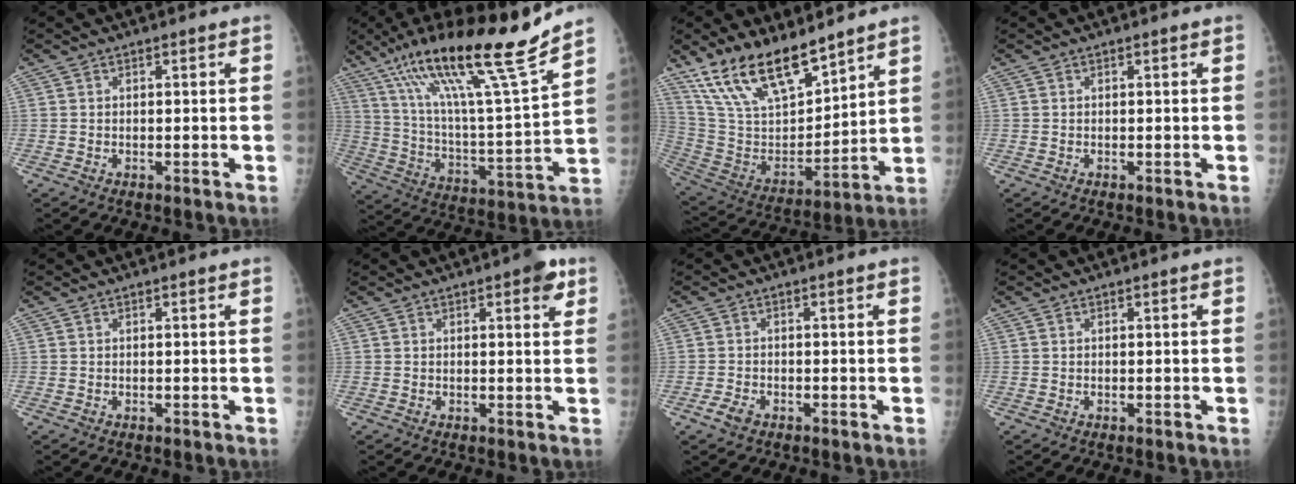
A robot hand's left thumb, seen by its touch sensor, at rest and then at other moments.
{"total": 24.4, "force": [16.7, 1.7, 17.7], "torque": [-0.278, -0.058, 0.292]}
{"total": 19.3, "force": [14.3, 7.4, 10.6], "torque": [-0.159, -0.069, 0.280]}
{"total": 0.0}
{"total": 0.0}
{"total": 3.9, "force": [2.0, 1.4, 3.1], "torque": [-0.029, -0.005, 0.020]}
{"total": 2.4, "force": [-1.4, 1.4, 1.3], "torque": [-0.029, 0.003, -0.024]}
{"total": 0.0}